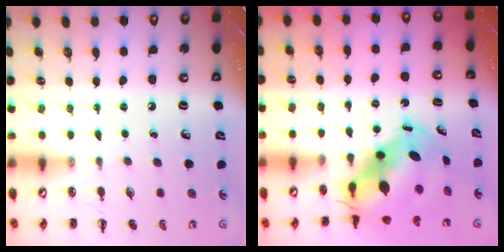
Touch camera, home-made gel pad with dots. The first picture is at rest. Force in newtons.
{"total": 8.2, "press": 8.0, "slide": 1.9}